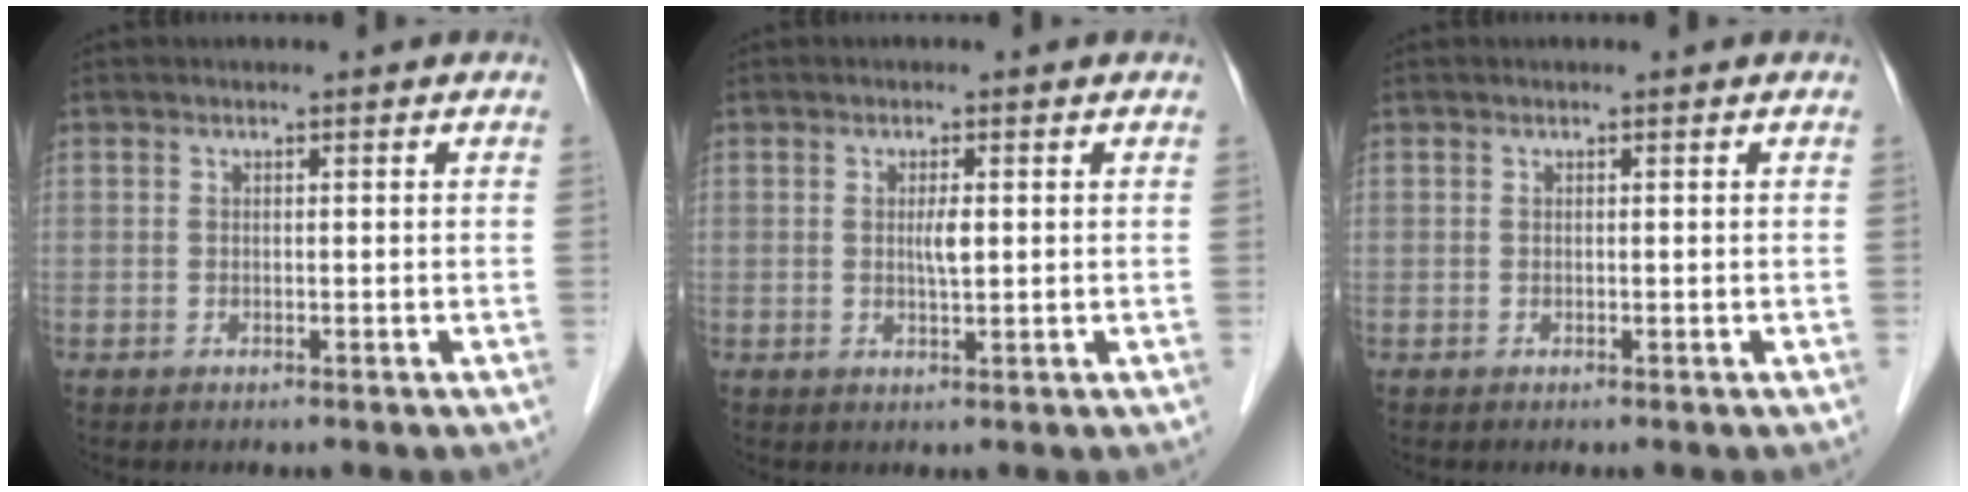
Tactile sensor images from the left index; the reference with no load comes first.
{"total": 1.9, "force": [0.3, 0.2, 1.9], "torque": [-0.036, -0.001, 0.005]}
{"total": 0.0}